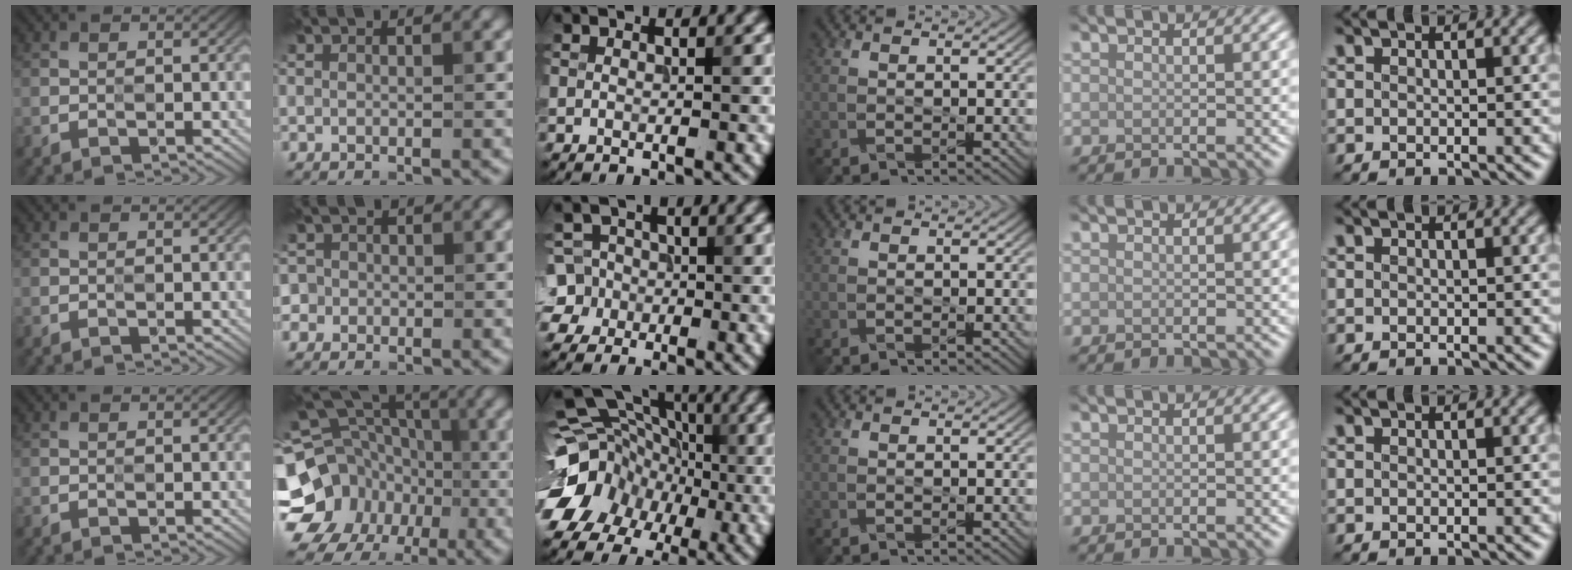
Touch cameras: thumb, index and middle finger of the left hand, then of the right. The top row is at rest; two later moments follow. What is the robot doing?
{"motion": "press", "object": "sticky note"}